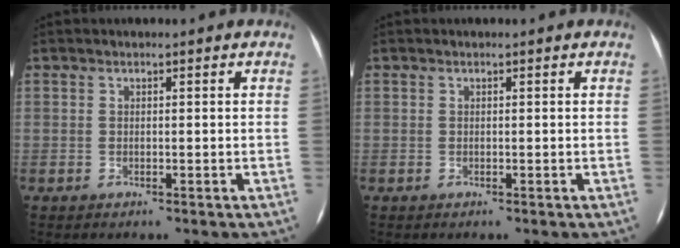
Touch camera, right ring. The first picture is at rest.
{"total": 0.0}